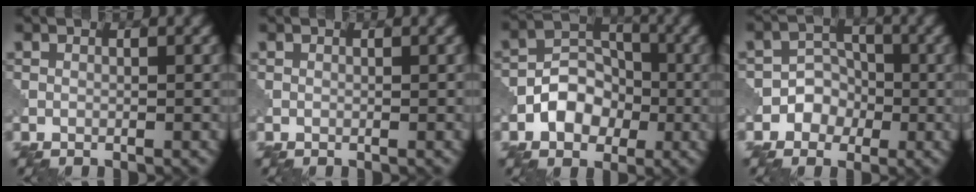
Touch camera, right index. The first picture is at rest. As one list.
[{"total": 0.0}, {"total": 4.5, "force": [-1.6, 3.4, 2.4], "torque": [-0.031, 0.006, -0.030]}, {"total": 2.9, "force": [-1.1, 2.5, 0.8], "torque": [0.013, 0.008, -0.035]}]